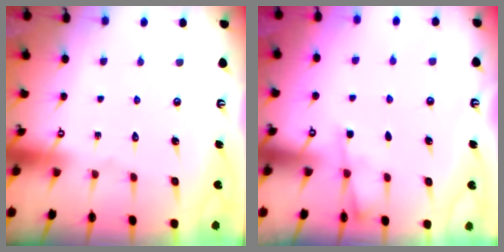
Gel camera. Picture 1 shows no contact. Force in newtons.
{"total": 2.3, "press": 2.3, "slide": 0.3}